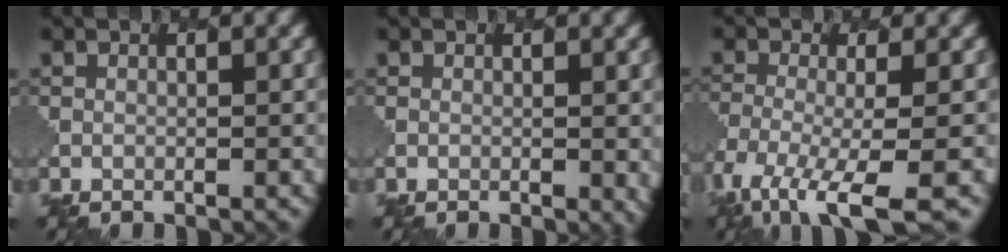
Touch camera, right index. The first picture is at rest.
{"total": 1.6, "force": [0.0, 0.6, 1.5], "torque": [-0.021, -0.008, 0.005]}
{"total": 8.2, "force": [-5.3, 2.3, 5.8], "torque": [-0.110, -0.022, -0.095]}